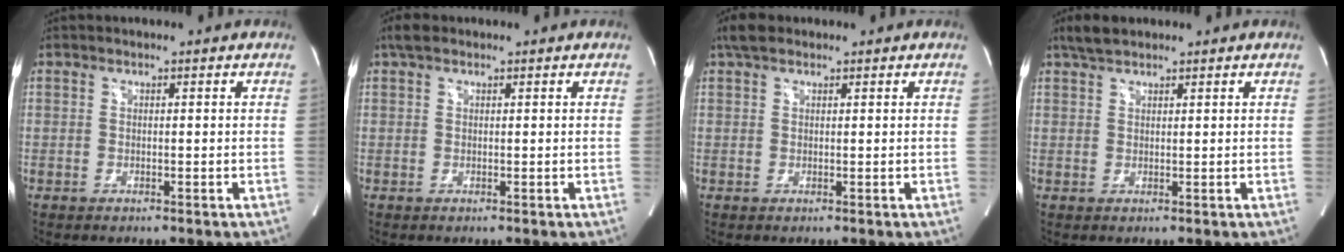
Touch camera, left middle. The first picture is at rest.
{"total": 1.9, "force": [1.3, 0.8, 1.0], "torque": [-0.025, 0.019, 0.025]}
{"total": 2.6, "force": [1.9, 1.2, 1.3], "torque": [-0.031, 0.020, 0.035]}
{"total": 3.0, "force": [2.5, 1.0, 1.3], "torque": [-0.034, 0.012, 0.048]}